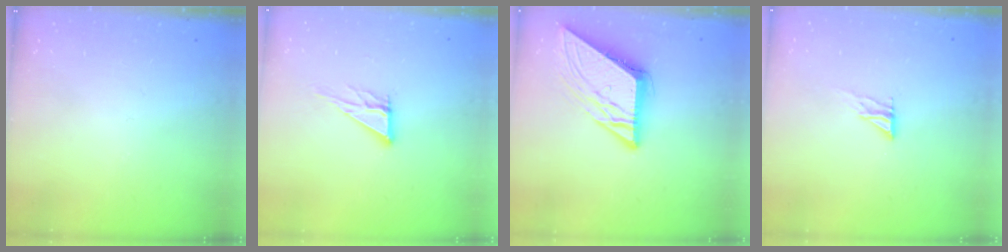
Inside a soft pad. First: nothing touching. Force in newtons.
{"total": 8.0, "press": 8.0, "slide": 0.7}
{"total": 8.8, "press": 8.8, "slide": 0.9}
{"total": 6.3, "press": 6.3, "slide": 0.6}